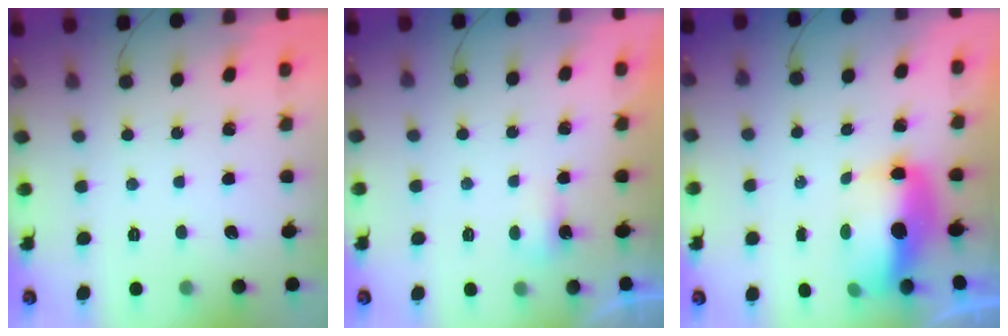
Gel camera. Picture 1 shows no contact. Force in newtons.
{"total": 2.3, "press": 2.1, "slide": 0.8}
{"total": 8.9, "press": 8.7, "slide": 2.0}